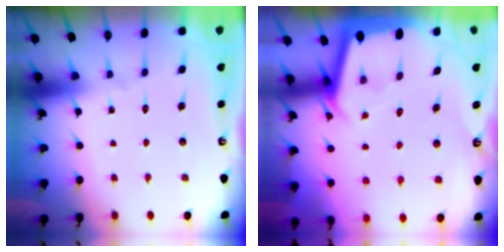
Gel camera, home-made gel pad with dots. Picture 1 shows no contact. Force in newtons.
{"total": 2.1, "press": 2.1, "slide": 0.2}